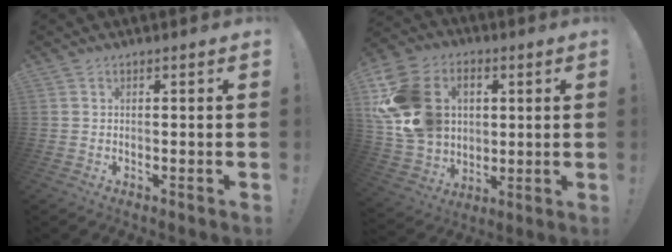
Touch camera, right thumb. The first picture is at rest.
{"total": 20.6, "force": [3.6, 16.6, 11.6], "torque": [-0.213, -0.004, 0.085]}